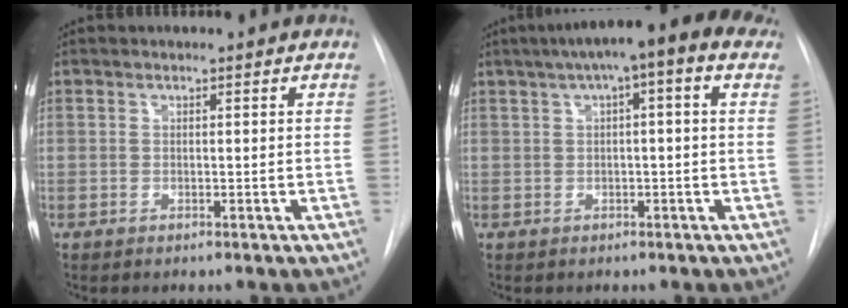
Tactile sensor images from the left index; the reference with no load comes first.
{"total": 10.0, "force": [5.0, 1.7, 8.5], "torque": [-0.123, 0.048, 0.057]}